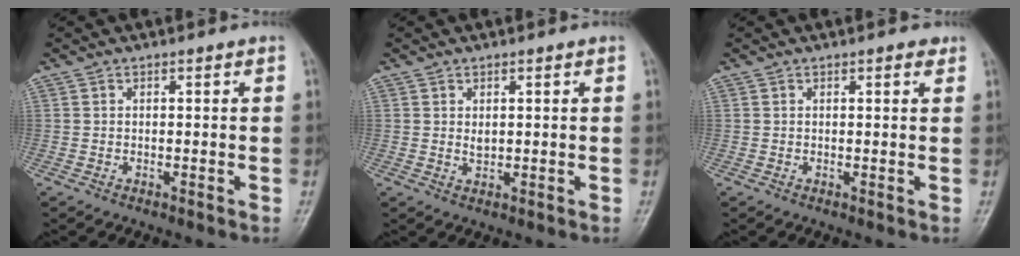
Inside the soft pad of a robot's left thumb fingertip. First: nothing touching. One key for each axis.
{"total": 1.5, "fx": 0.5, "fy": 0.9, "fz": 1.1, "tx": -0.014, "ty": -0.005, "tz": 0.011}
{"total": 1.3, "fx": 0.8, "fy": 0.5, "fz": 0.8, "tx": -0.007, "ty": -0.002, "tz": 0.008}